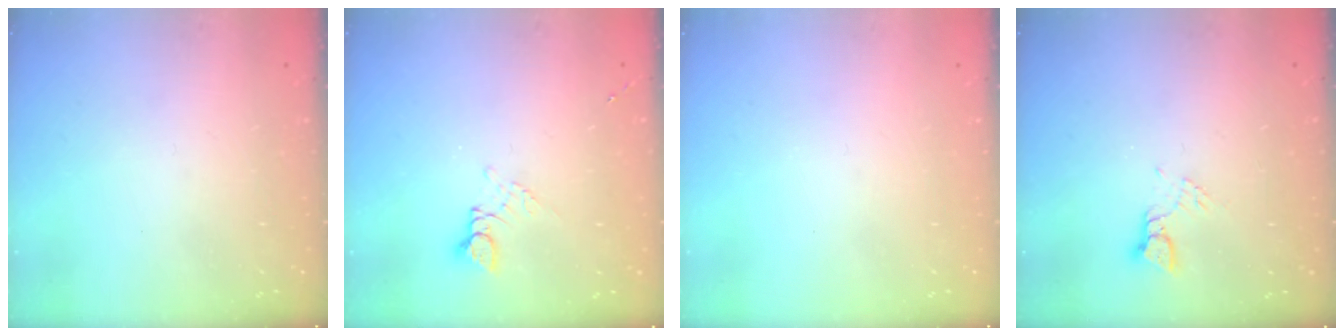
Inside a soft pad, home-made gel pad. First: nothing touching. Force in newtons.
{"total": 4.3, "press": 4.3, "slide": 0.4}
{"total": 0.0}
{"total": 2.7, "press": 2.7, "slide": 0.2}